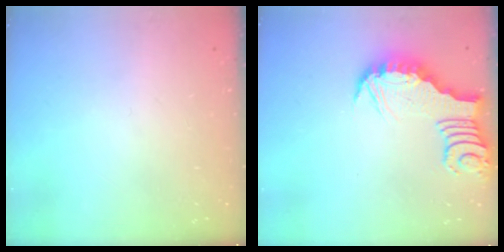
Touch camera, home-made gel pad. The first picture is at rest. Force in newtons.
{"total": 3.4, "press": 3.4, "slide": 0.1}